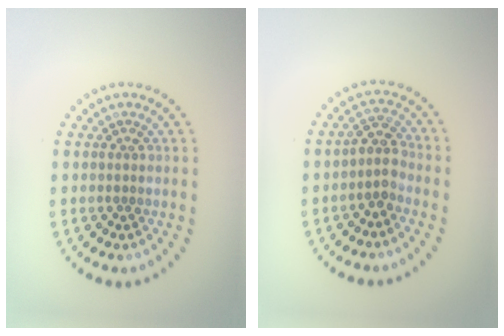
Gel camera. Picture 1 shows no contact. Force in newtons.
{"total": 2.3, "press": 1.8, "slide": 1.5}